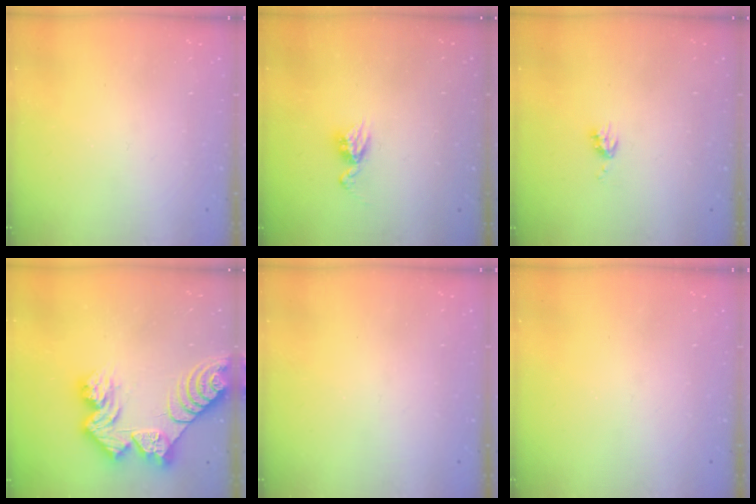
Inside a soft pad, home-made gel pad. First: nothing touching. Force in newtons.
{"total": 6.2, "press": 6.2, "slide": 0.5}
{"total": 5.4, "press": 5.3, "slide": 0.7}
{"total": 15.1, "press": 15.0, "slide": 1.4}
{"total": 0.0}
{"total": 0.0}